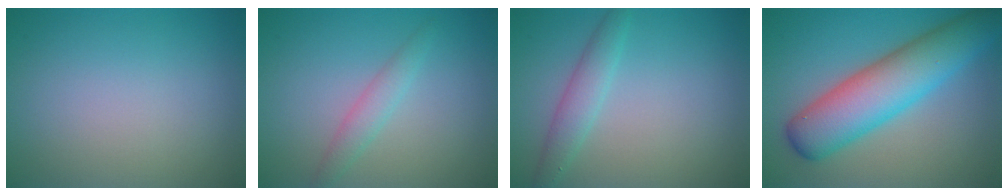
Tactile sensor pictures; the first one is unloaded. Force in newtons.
{"total": 1.8, "press": 1.8, "slide": 0.1}
{"total": 2.3, "press": 2.3, "slide": 0.1}
{"total": 8.5, "press": 8.5, "slide": 0.2}